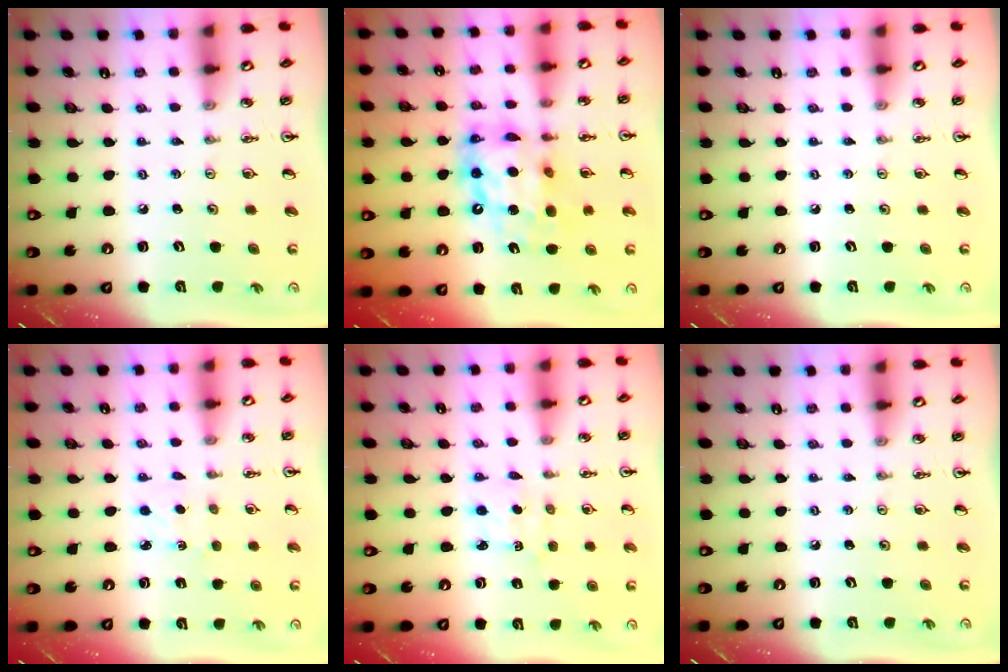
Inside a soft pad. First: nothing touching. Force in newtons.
{"total": 13.5, "press": 13.4, "slide": 1.5}
{"total": 0.0}
{"total": 1.6, "press": 1.6, "slide": 0.3}
{"total": 1.8, "press": 1.8, "slide": 0.2}
{"total": 0.0}